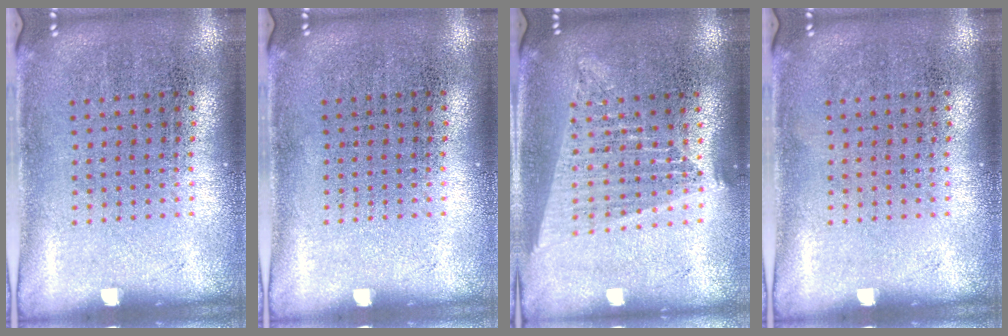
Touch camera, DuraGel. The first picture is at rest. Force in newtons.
{"total": 0.0}
{"total": 1.8, "press": 1.6, "slide": 0.8}
{"total": 0.0}